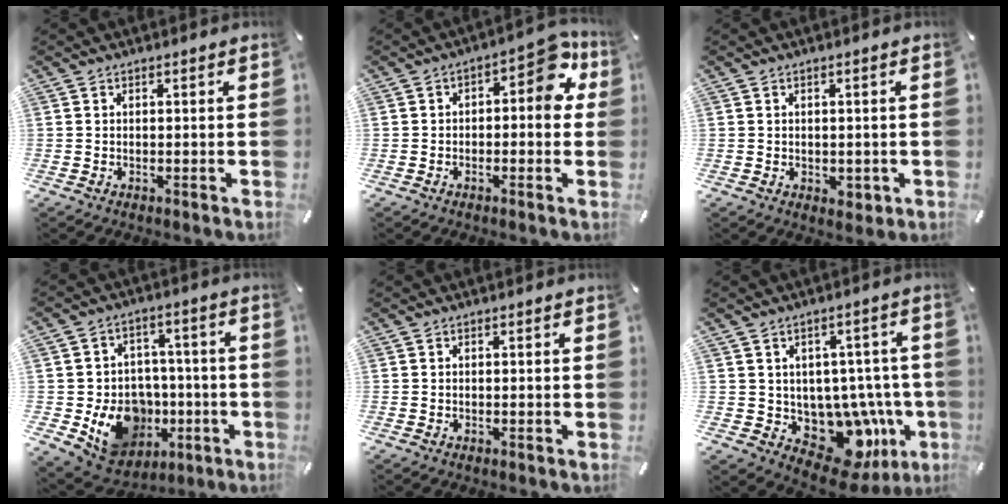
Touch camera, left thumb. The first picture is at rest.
{"total": 8.9, "force": [2.1, 4.6, 7.3], "torque": [-0.082, -0.018, 0.028]}
{"total": 2.2, "force": [-0.4, 1.8, 1.2], "torque": [-0.012, -0.001, -0.007]}
{"total": 14.8, "force": [-3.8, 12.8, 6.4], "torque": [-0.090, 0.016, -0.046]}
{"total": 0.0}
{"total": 12.0, "force": [-3.7, 8.9, 7.1], "torque": [-0.072, -0.003, -0.044]}